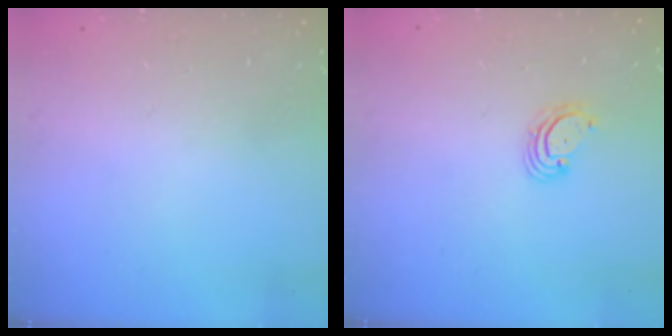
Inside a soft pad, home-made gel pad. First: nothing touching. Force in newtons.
{"total": 2.8, "press": 2.8, "slide": 0.2}